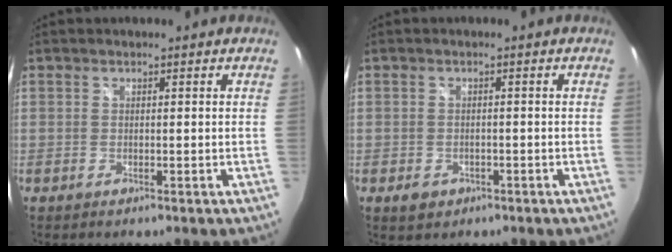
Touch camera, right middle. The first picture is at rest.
{"total": 2.9, "force": [-1.4, 2.2, 1.2], "torque": [-0.025, -0.002, -0.017]}